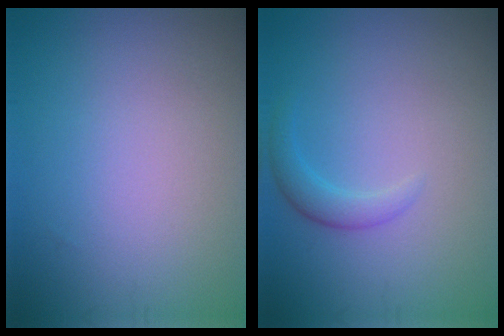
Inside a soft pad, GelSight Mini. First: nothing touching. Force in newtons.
{"total": 1.8, "press": 1.8, "slide": 0.1}